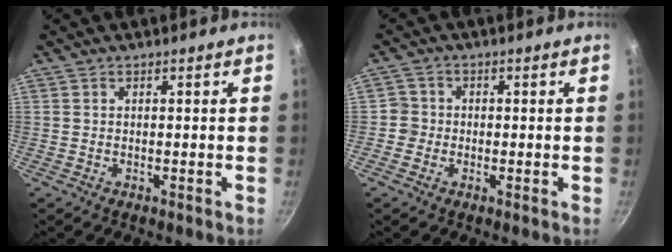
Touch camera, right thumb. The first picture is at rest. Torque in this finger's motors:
{"motor_torque": [-0.10, 0.20, 0.46, 0.05, -0.04]}